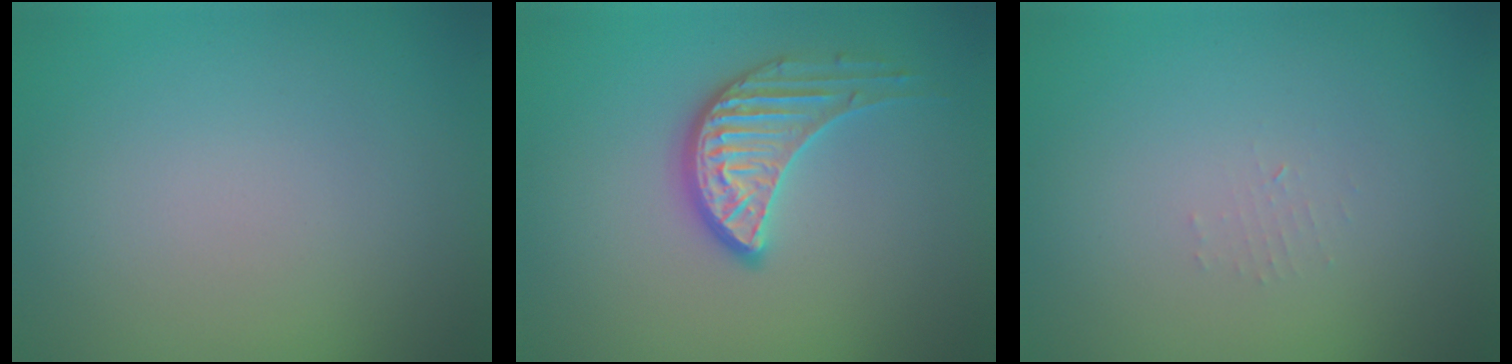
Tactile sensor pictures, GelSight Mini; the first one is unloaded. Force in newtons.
{"total": 3.5, "press": 3.1, "slide": 1.7}
{"total": 0.7, "press": 0.7, "slide": 0.1}